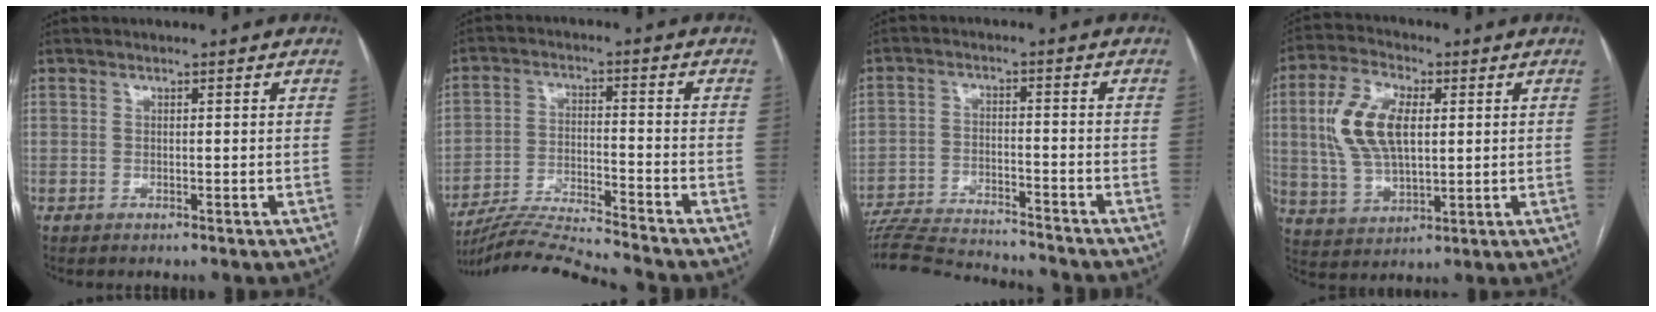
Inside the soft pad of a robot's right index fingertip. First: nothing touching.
{"total": 12.7, "force": [-12.1, -2.1, 3.2], "torque": [-0.051, -0.003, -0.214]}
{"total": 15.4, "force": [-14.8, 1.2, 4.3], "torque": [-0.080, -0.006, -0.228]}
{"total": 11.9, "force": [2.2, 5.9, 10.1], "torque": [-0.221, 0.016, 0.047]}